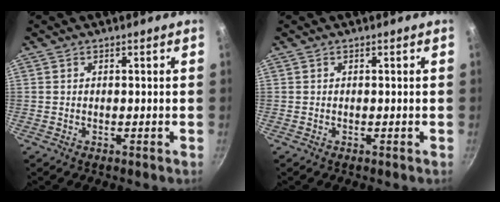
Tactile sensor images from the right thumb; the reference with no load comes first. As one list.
[{"total": 0.0}]